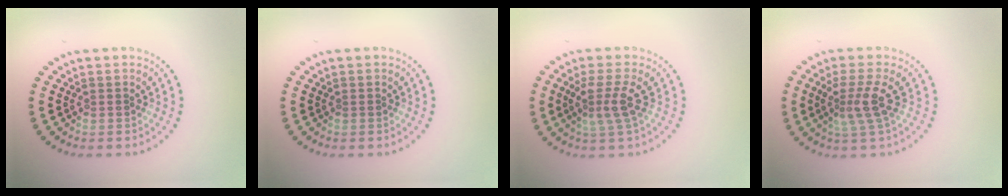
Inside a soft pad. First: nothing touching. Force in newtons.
{"total": 0.0}
{"total": 2.8, "press": 2.2, "slide": 1.7}
{"total": 3.0, "press": 2.3, "slide": 1.8}